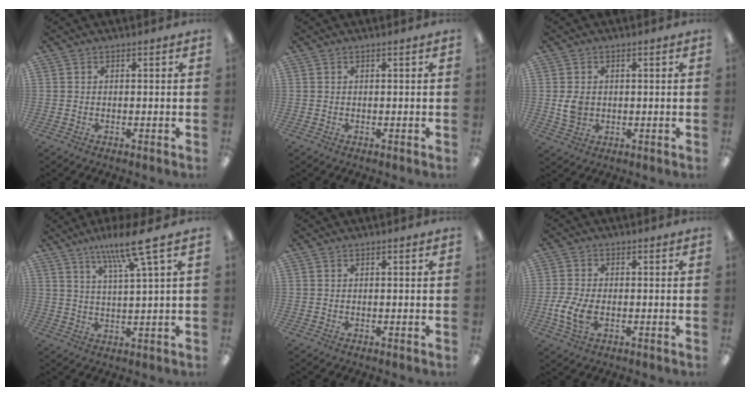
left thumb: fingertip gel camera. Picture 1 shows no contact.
{"total": 0.0}
{"total": 4.1, "force": [0.2, 3.4, 2.2], "torque": [-0.042, 0.000, 0.002]}
{"total": 10.2, "force": [6.6, 0.7, 7.8], "torque": [-0.141, -0.029, 0.107]}
{"total": 0.0}
{"total": 7.2, "force": [-1.9, 4.3, 5.5], "torque": [-0.127, -0.002, -0.034]}